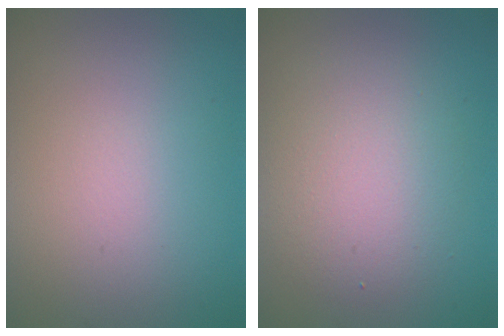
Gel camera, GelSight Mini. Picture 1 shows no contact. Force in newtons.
{"total": 4.3, "press": 4.3, "slide": 0.2}